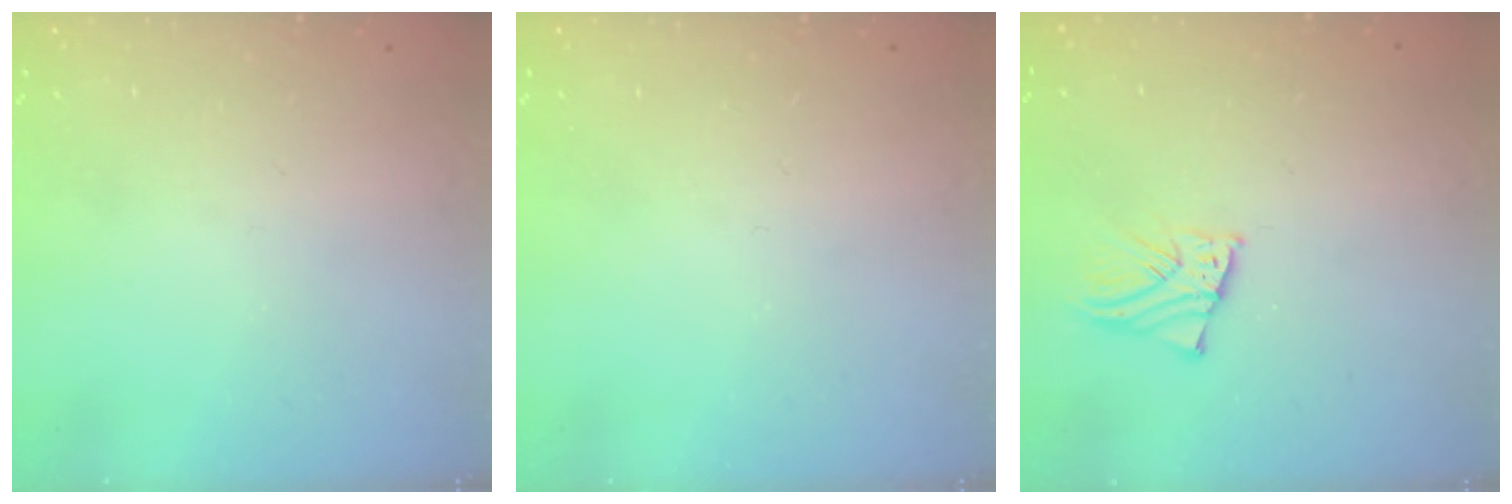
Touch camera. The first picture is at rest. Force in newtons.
{"total": 0.0}
{"total": 2.2, "press": 2.2, "slide": 0.1}